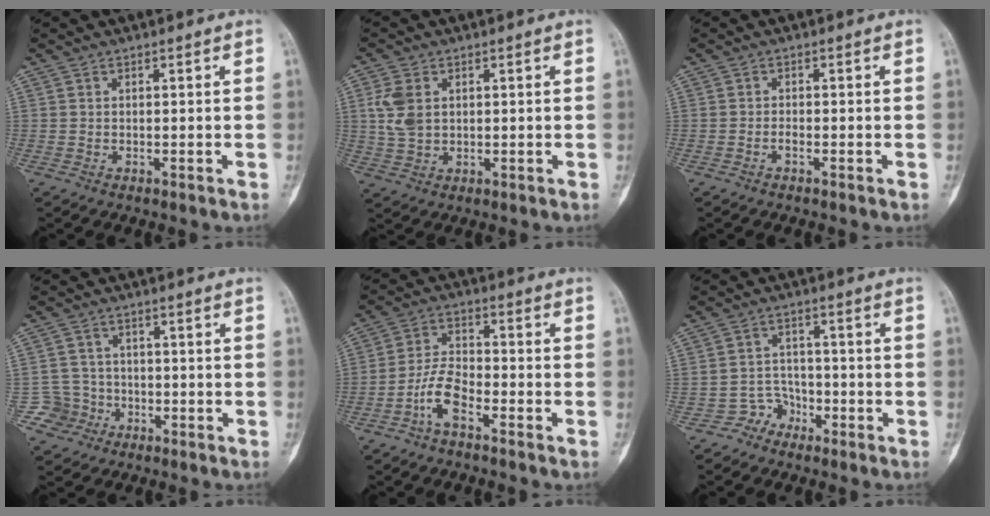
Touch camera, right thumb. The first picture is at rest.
{"total": 5.9, "force": [1.2, 4.1, 4.1], "torque": [-0.082, 0.002, 0.029]}
{"total": 0.9, "force": [-0.6, 0.3, 0.7], "torque": [-0.010, 0.003, -0.011]}
{"total": 5.0, "force": [-2.3, 4.5, -0.2], "torque": [0.033, 0.018, -0.044]}
{"total": 6.8, "force": [-3.7, 2.8, 4.9], "torque": [-0.097, 0.032, -0.077]}
{"total": 4.1, "force": [-2.9, 3.0, -0.2], "torque": [0.032, 0.030, -0.055]}